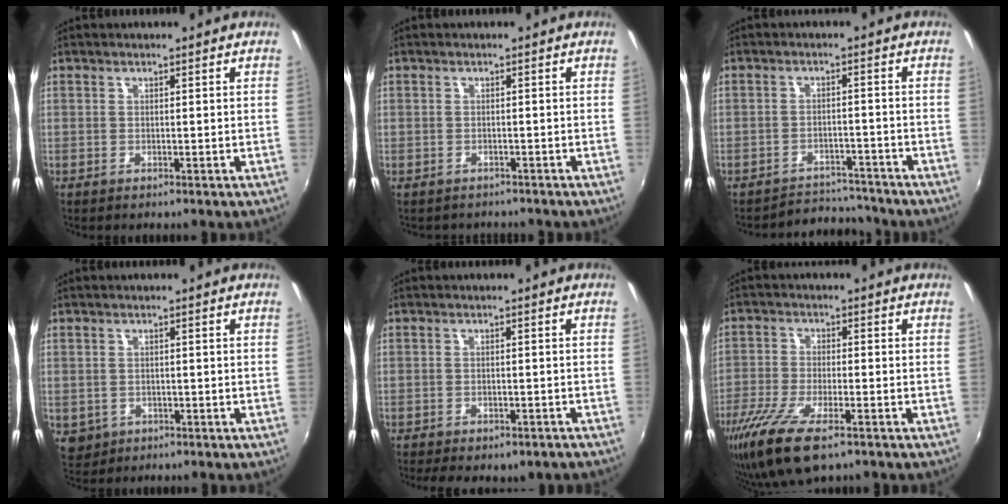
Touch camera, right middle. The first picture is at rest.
{"total": 2.3, "force": [-1.5, 1.8, 0.0], "torque": [0.000, 0.009, -0.018]}
{"total": 7.2, "force": [-6.9, 1.9, -0.1], "torque": [-0.012, 0.011, -0.100]}
{"total": 3.7, "force": [-1.0, 3.3, 1.4], "torque": [-0.032, -0.005, -0.007]}
{"total": 8.5, "force": [-6.5, 3.6, 4.2], "torque": [-0.096, -0.023, -0.080]}
{"total": 12.0, "force": [-7.6, 3.6, 8.5], "torque": [-0.190, -0.041, -0.145]}